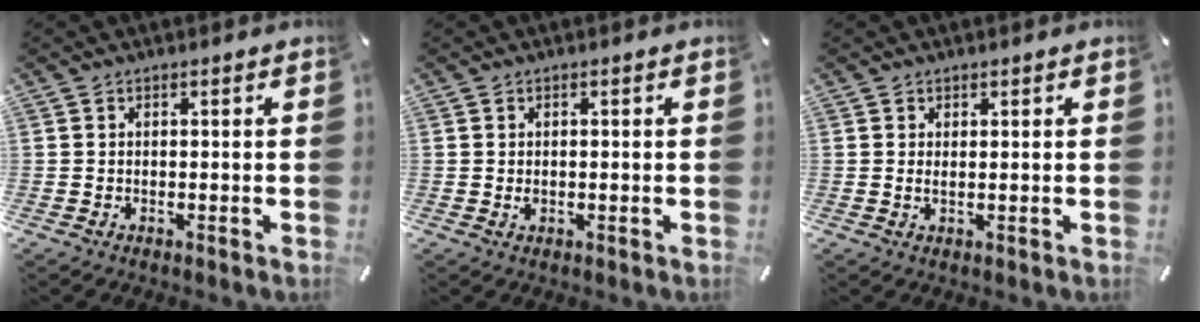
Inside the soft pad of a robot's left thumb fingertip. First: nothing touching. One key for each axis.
{"total": 1.0, "fx": -0.1, "fy": 0.5, "fz": 0.8, "tx": -0.019, "ty": 0.000, "tz": -0.002}
{"total": 1.1, "fx": 0.4, "fy": 0.4, "fz": 1.0, "tx": -0.012, "ty": -0.004, "tz": 0.006}